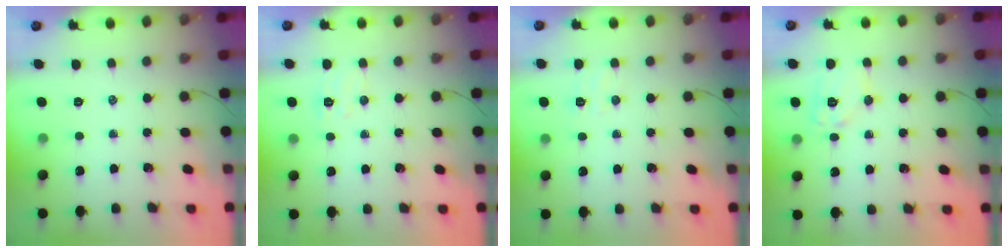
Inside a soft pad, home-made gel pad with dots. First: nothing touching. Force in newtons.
{"total": 6.0, "press": 5.9, "slide": 1.4}
{"total": 5.0, "press": 4.8, "slide": 1.2}
{"total": 9.9, "press": 9.9, "slide": 0.2}